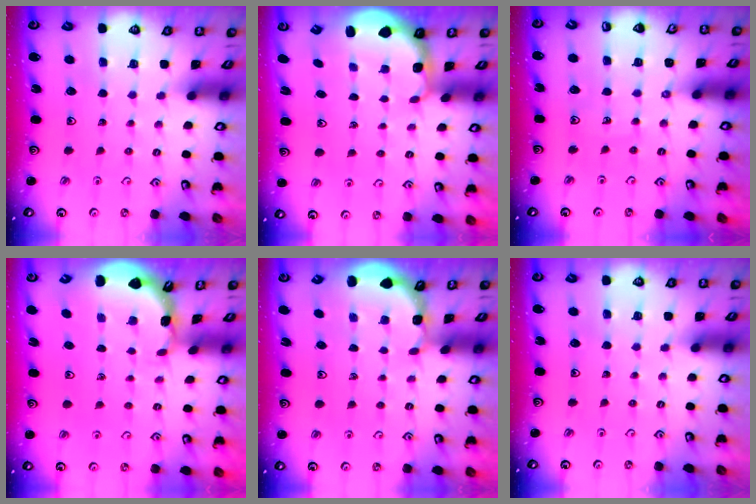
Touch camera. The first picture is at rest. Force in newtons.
{"total": 2.4, "press": 1.1, "slide": 2.2}
{"total": 6.2, "press": 5.9, "slide": 1.7}
{"total": 1.7, "press": 1.7, "slide": 0.1}
{"total": 1.5, "press": 1.5, "slide": 0.2}
{"total": 0.0}